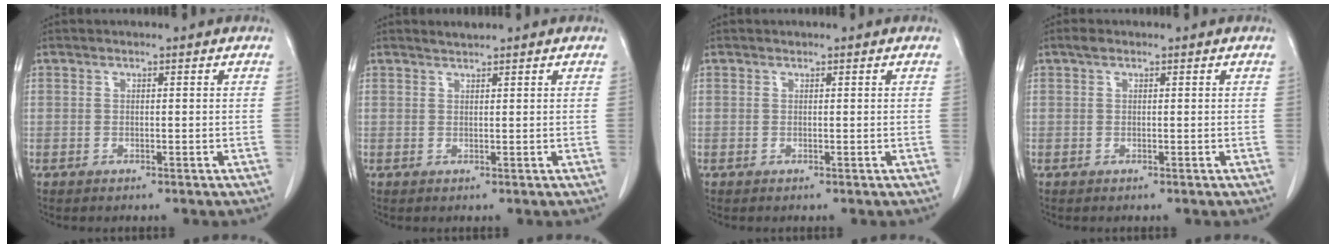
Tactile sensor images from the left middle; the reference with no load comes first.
{"total": 0.9, "force": [0.9, -0.1, 0.1], "torque": [-0.008, 0.001, 0.020]}
{"total": 0.0}
{"total": 0.8, "force": [0.6, 0.4, 0.4], "torque": [-0.011, 0.011, 0.009]}